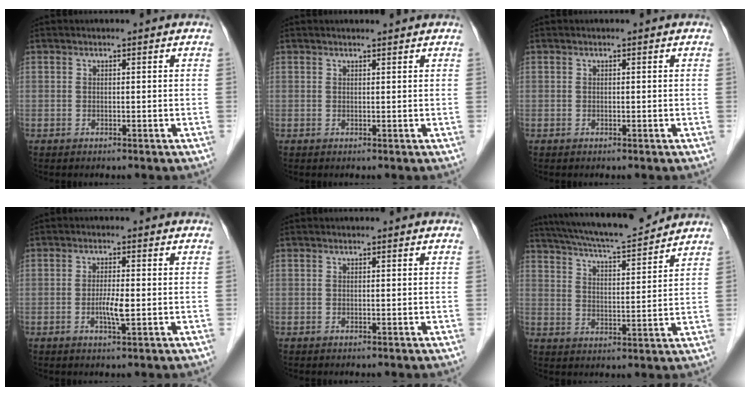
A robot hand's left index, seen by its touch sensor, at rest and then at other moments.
{"total": 1.4, "force": [1.4, -0.1, 0.5], "torque": [-0.008, 0.003, 0.020]}
{"total": 0.0}
{"total": 3.0, "force": [-0.8, 0.3, 2.9], "torque": [-0.059, -0.008, -0.015]}
{"total": 0.0}
{"total": 14.4, "force": [13.1, 0.8, 5.9], "torque": [-0.108, 0.006, 0.206]}